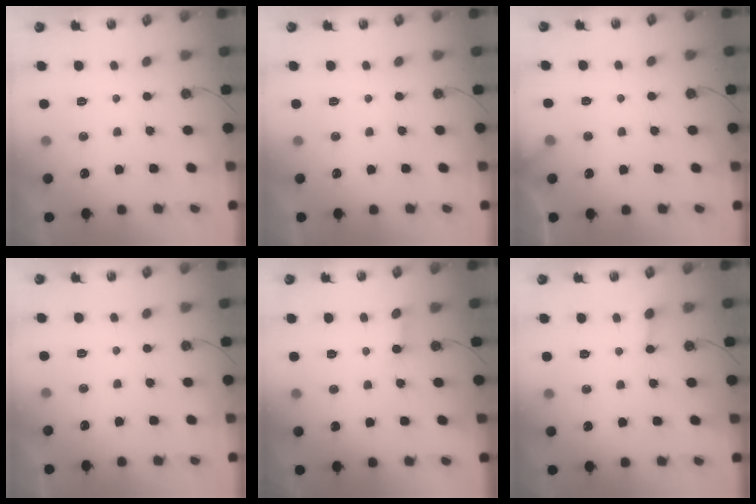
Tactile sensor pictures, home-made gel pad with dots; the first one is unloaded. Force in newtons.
{"total": 0.0}
{"total": 5.1, "press": 5.0, "slide": 0.2}
{"total": 0.0}
{"total": 2.3, "press": 2.3, "slide": 0.2}
{"total": 2.1, "press": 2.1, "slide": 0.1}